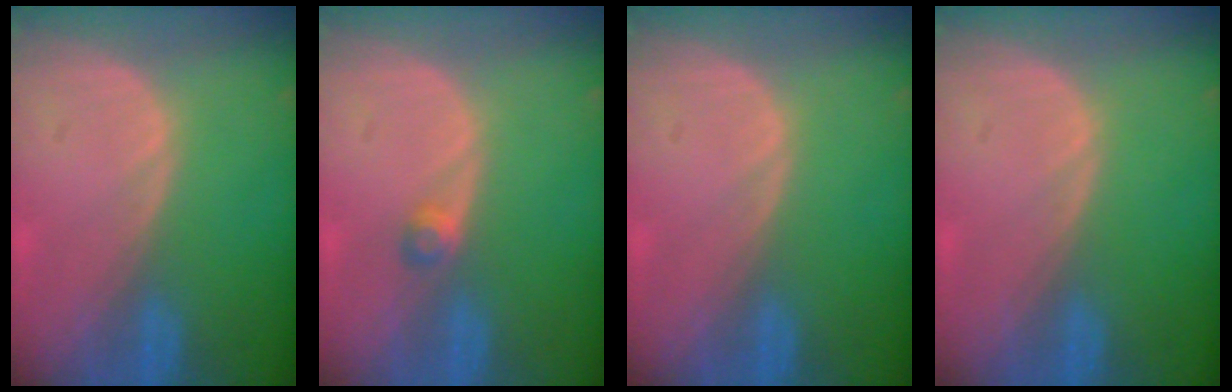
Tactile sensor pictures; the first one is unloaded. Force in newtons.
{"total": 1.8, "press": 1.6, "slide": 0.8}
{"total": 0.0}
{"total": 0.0}